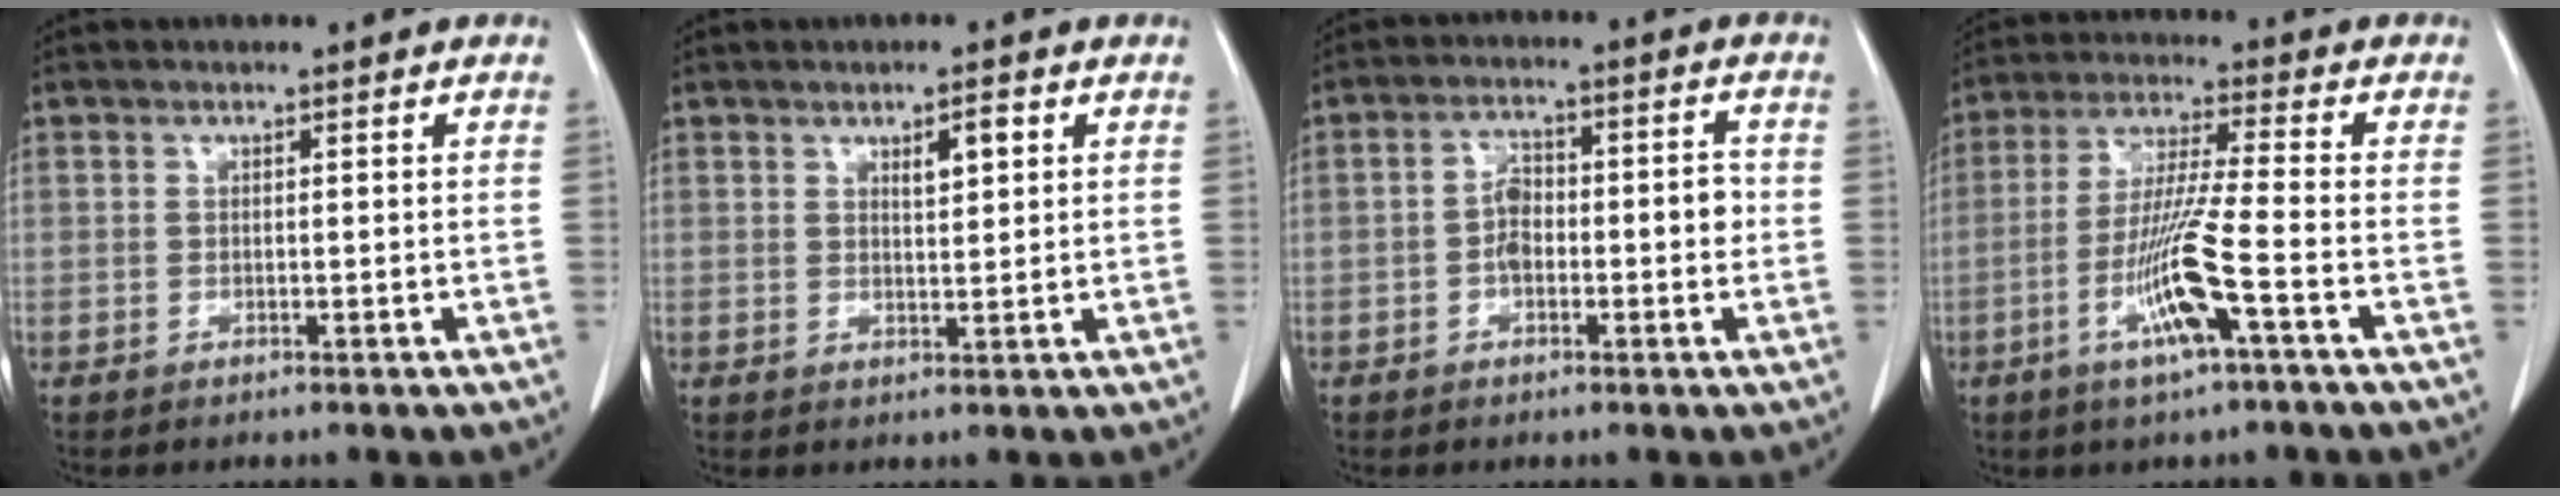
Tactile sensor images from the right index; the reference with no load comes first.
{"total": 2.9, "force": [1.3, 0.7, 2.5], "torque": [-0.041, -0.001, 0.023]}
{"total": 5.9, "force": [-1.1, 2.9, 5.0], "torque": [-0.084, 0.026, -0.019]}
{"total": 10.4, "force": [-4.1, -0.5, 9.6], "torque": [-0.190, -0.010, -0.080]}